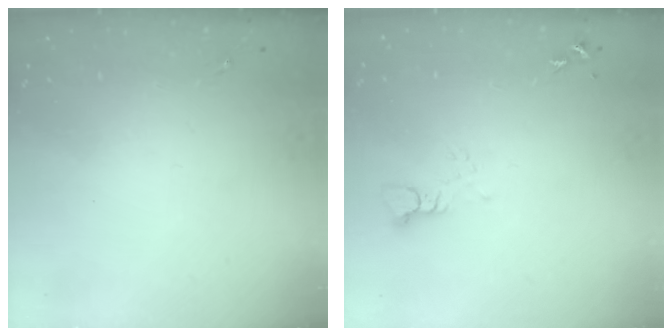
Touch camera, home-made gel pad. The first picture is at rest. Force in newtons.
{"total": 3.4, "press": 3.4, "slide": 0.3}